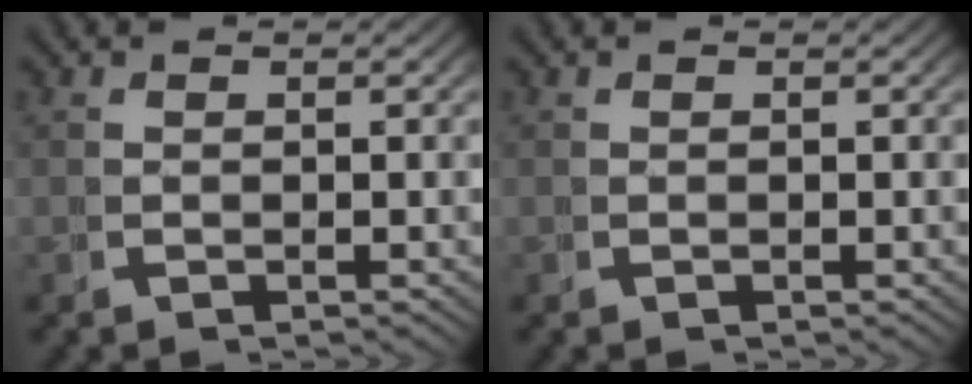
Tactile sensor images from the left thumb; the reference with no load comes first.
{"total": 0.0}